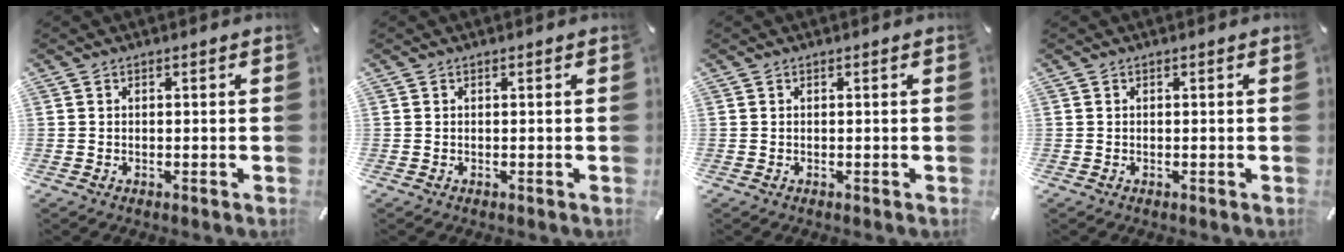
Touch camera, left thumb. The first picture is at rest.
{"total": 0.0}
{"total": 0.0}
{"total": 0.0}